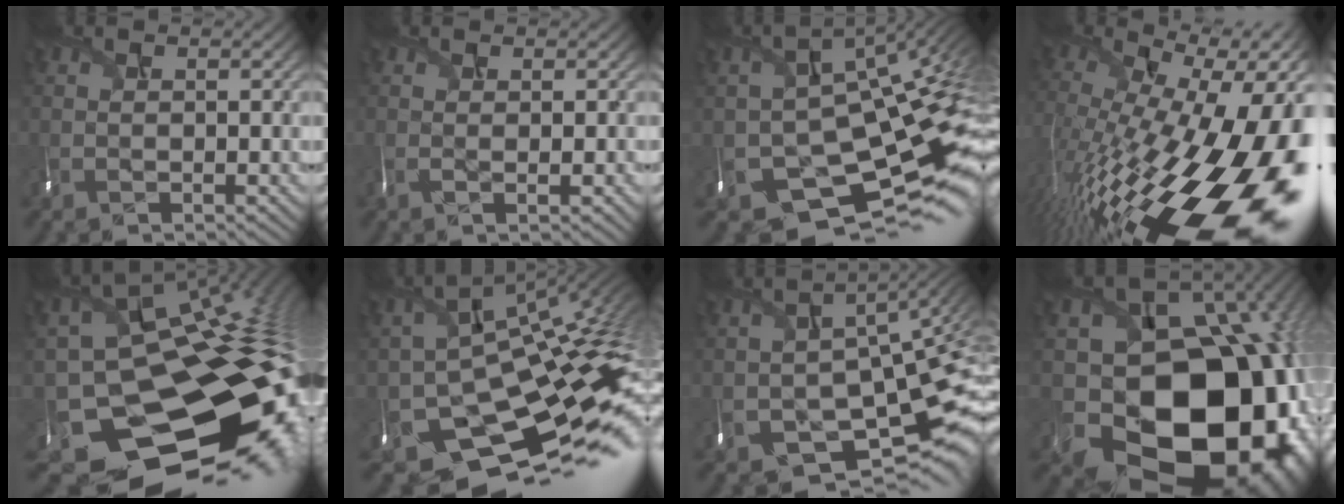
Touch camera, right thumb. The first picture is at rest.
{"total": 1.0, "force": [0.1, 0.1, 1.0], "torque": [-0.012, 0.003, 0.004]}
{"total": 14.2, "force": [-4.2, 8.3, 10.8], "torque": [-0.186, -0.041, -0.039]}
{"total": 20.3, "force": [-5.5, 8.2, 17.8], "torque": [-0.267, -0.006, -0.098]}
{"total": 19.3, "force": [-6.3, 13.8, 12.0], "torque": [-0.182, -0.029, -0.063]}
{"total": 15.8, "force": [-4.7, 9.3, 11.9], "torque": [-0.209, -0.052, -0.054]}
{"total": 12.2, "force": [-5.3, 6.1, 9.1], "torque": [-0.157, -0.040, -0.065]}
{"total": 22.3, "force": [-4.6, 17.9, 12.5], "torque": [-0.189, -0.059, -0.055]}